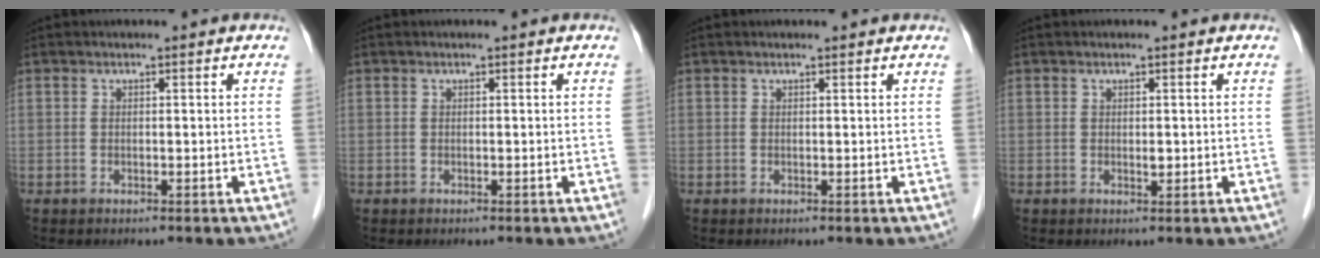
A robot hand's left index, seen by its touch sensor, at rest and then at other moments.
{"total": 0.0}
{"total": 1.0, "force": [0.9, 0.1, 0.2], "torque": [-0.012, 0.007, 0.011]}
{"total": 0.7, "force": [0.1, 0.3, 0.6], "torque": [-0.011, -0.001, 0.002]}